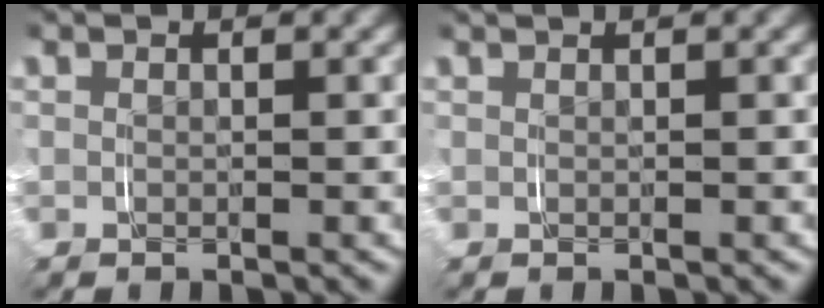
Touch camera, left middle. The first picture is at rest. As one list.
[{"total": 0.7, "force": [0.6, -0.3, 0.2], "torque": [0.004, 0.006, 0.008]}]